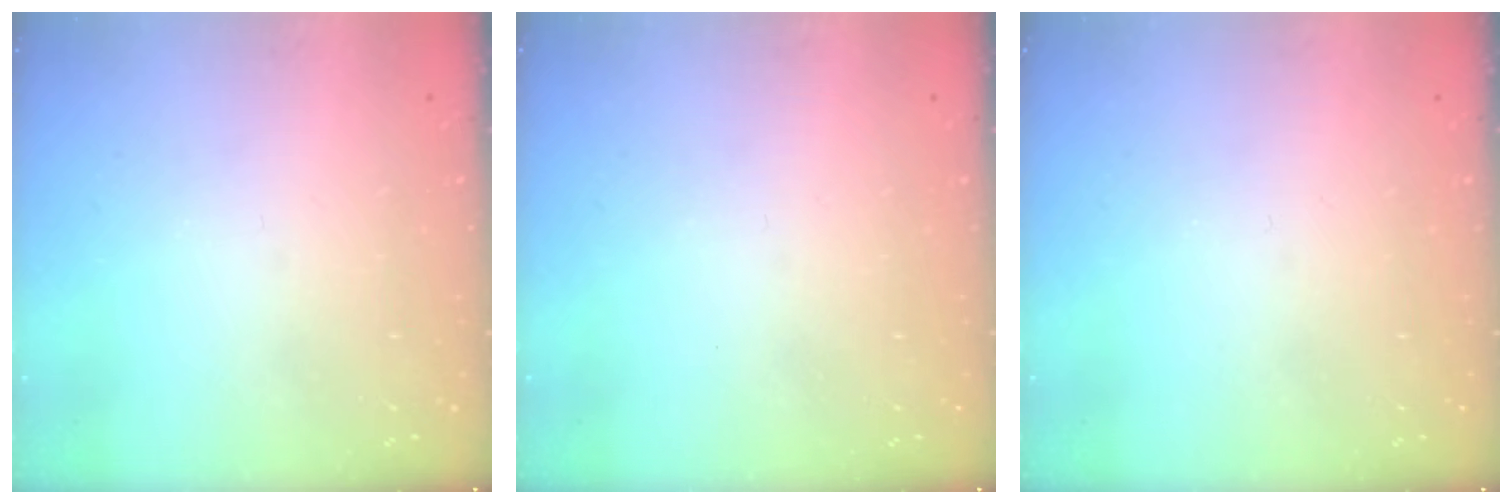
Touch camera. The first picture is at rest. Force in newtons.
{"total": 0.0}
{"total": 0.0}